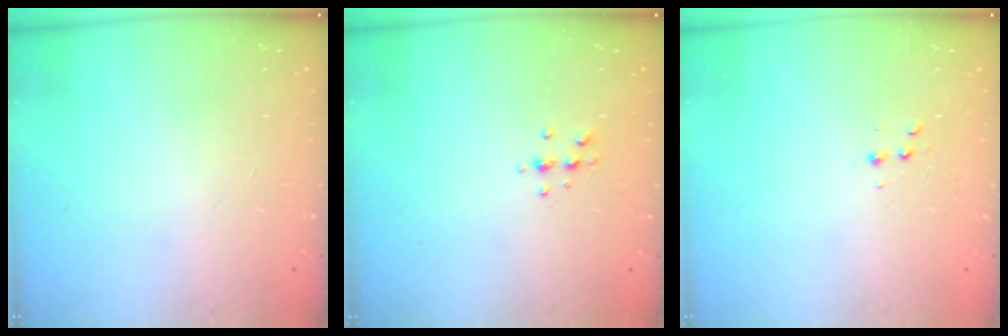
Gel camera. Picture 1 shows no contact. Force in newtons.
{"total": 5.0, "press": 4.9, "slide": 0.9}
{"total": 4.0, "press": 3.9, "slide": 1.0}